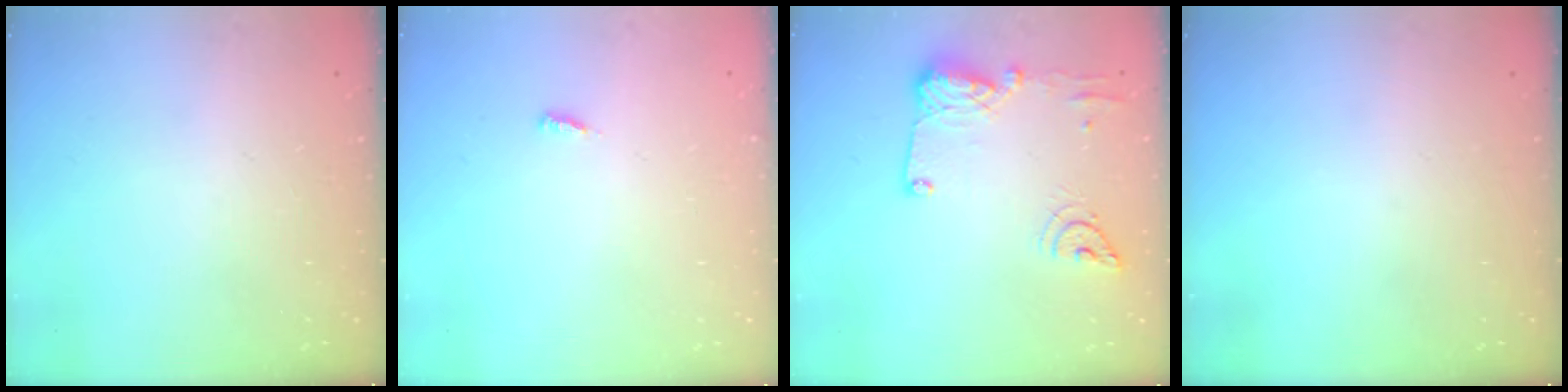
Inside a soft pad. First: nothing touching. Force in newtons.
{"total": 2.6, "press": 2.6, "slide": 0.3}
{"total": 14.2, "press": 14.0, "slide": 1.8}
{"total": 0.0}